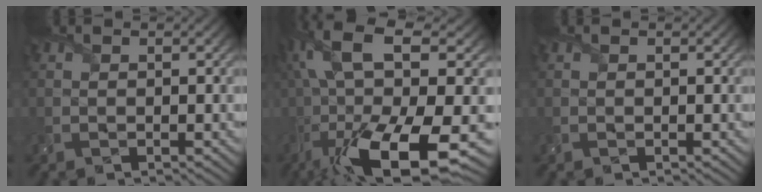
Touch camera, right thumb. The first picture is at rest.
{"total": 18.0, "force": [-2.4, 5.6, 17.0], "torque": [-0.348, -0.001, -0.034]}
{"total": 0.0}